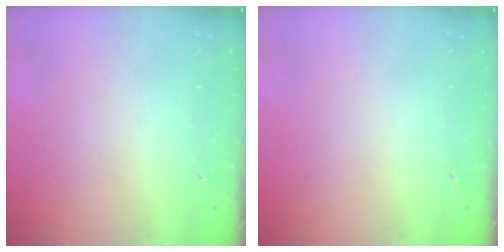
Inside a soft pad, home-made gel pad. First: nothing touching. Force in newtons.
{"total": 0.0}